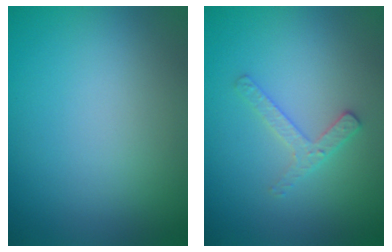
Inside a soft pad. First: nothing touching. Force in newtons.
{"total": 1.9, "press": 1.8, "slide": 0.4}